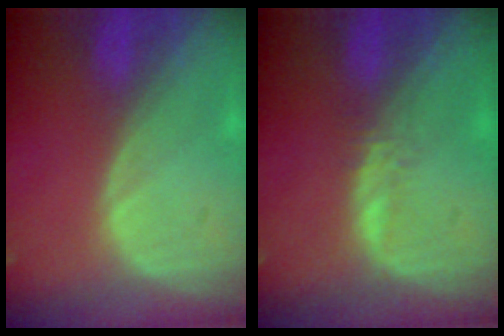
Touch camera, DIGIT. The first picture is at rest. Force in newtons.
{"total": 1.3, "press": 1.2, "slide": 0.5}